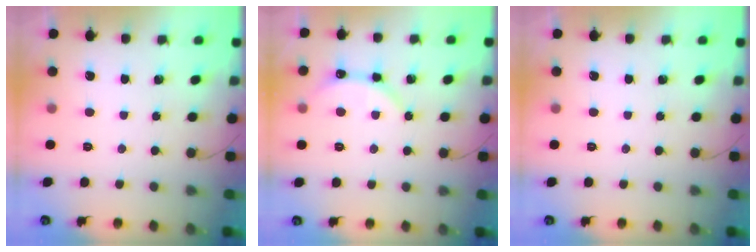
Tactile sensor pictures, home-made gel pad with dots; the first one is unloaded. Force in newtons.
{"total": 4.4, "press": 4.0, "slide": 1.8}
{"total": 0.0}